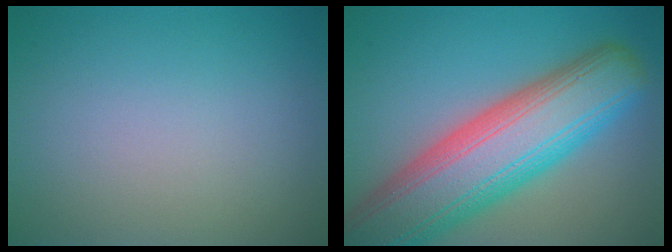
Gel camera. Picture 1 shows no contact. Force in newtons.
{"total": 12.4, "press": 12.4, "slide": 0.7}